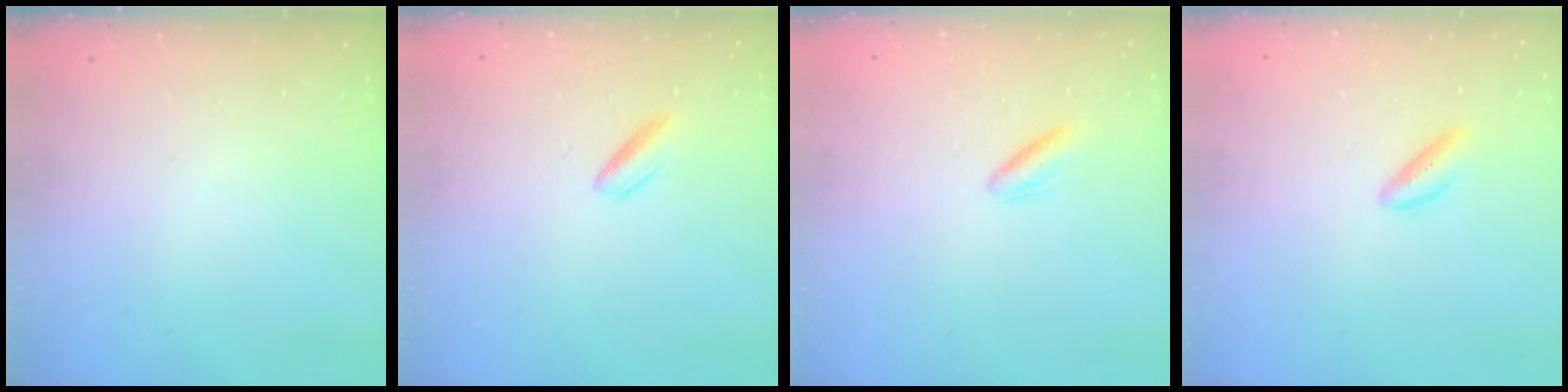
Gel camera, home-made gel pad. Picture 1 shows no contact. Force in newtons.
{"total": 4.2, "press": 3.8, "slide": 1.6}
{"total": 3.2, "press": 3.0, "slide": 1.2}
{"total": 4.0, "press": 3.6, "slide": 1.9}